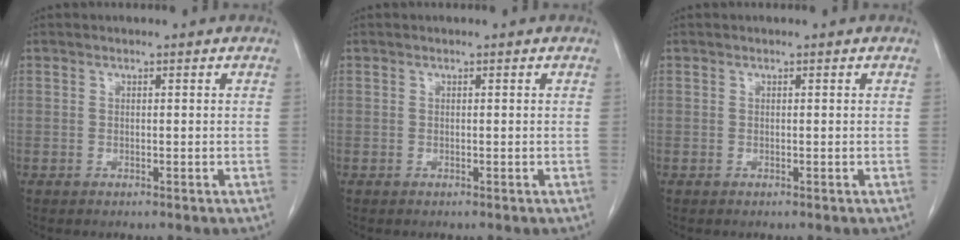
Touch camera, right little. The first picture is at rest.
{"total": 0.0}
{"total": 0.0}